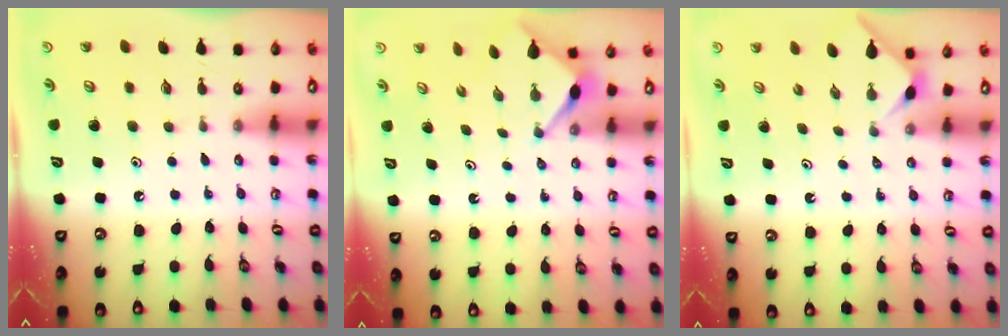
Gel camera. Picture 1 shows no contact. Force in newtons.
{"total": 3.5, "press": 3.5, "slide": 0.3}
{"total": 2.5, "press": 2.5, "slide": 0.4}